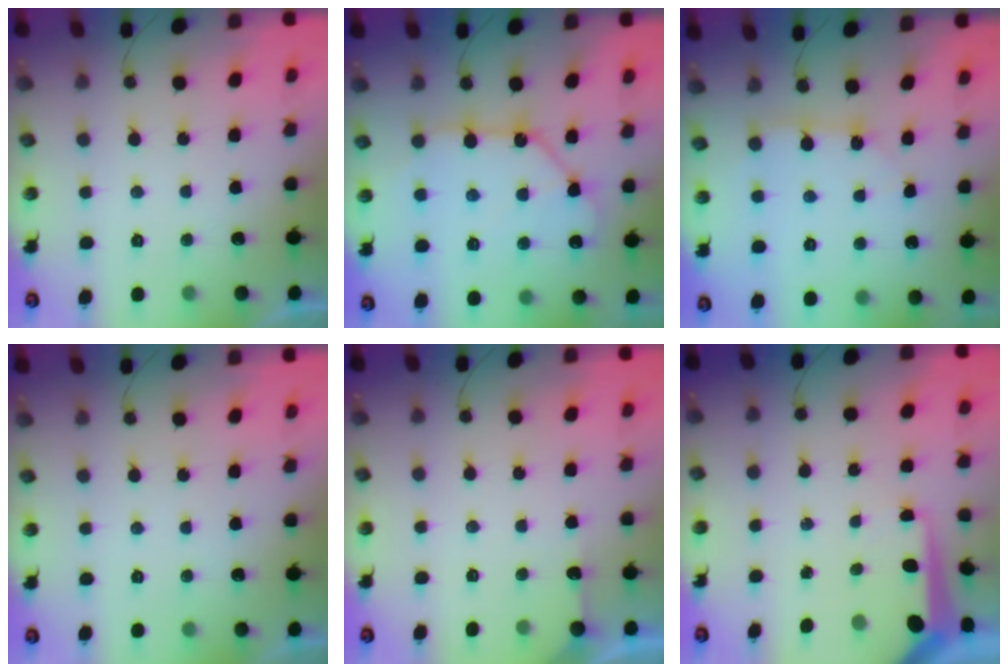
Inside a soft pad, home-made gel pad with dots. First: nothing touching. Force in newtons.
{"total": 11.5, "press": 11.4, "slide": 1.0}
{"total": 4.1, "press": 4.1, "slide": 0.4}
{"total": 0.0}
{"total": 3.9, "press": 3.9, "slide": 0.5}
{"total": 8.9, "press": 8.9, "slide": 0.9}